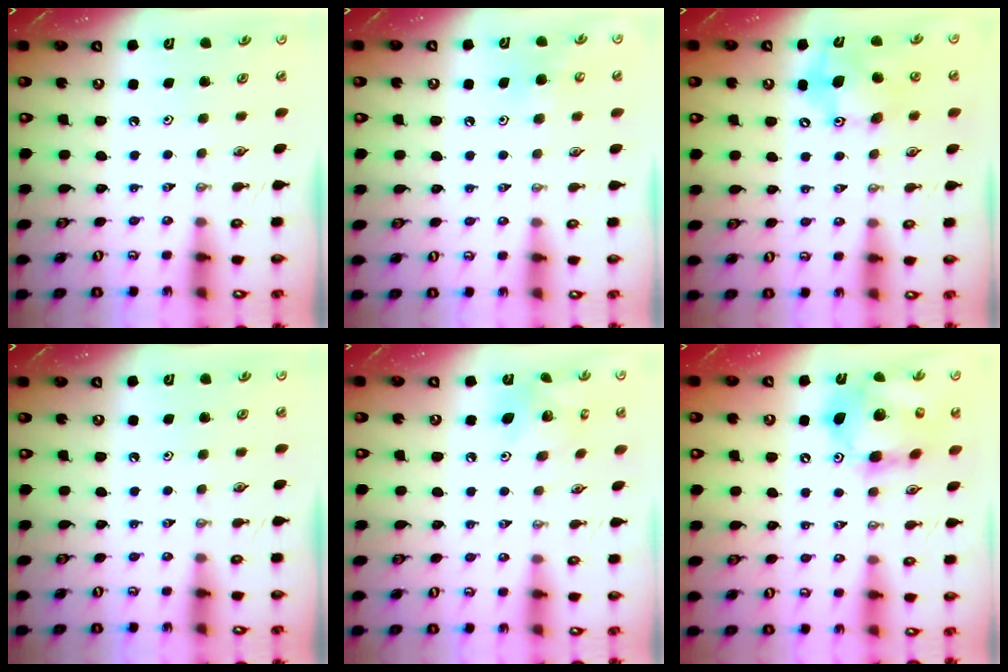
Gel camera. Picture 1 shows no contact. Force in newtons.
{"total": 5.7, "press": 5.7, "slide": 0.9}
{"total": 11.7, "press": 11.7, "slide": 0.7}
{"total": 0.0}
{"total": 8.3, "press": 8.3, "slide": 0.3}
{"total": 15.2, "press": 15.1, "slide": 1.7}